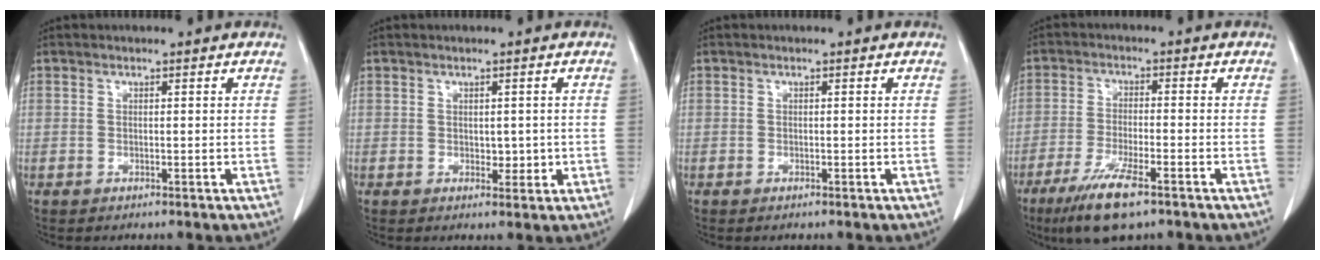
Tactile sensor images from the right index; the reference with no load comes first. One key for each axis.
{"total": 2.1, "fx": -0.1, "fy": 1.4, "fz": 1.6, "tx": -0.017, "ty": -0.001, "tz": 0.006}
{"total": 0.0}
{"total": 8.8, "fx": -5.7, "fy": 1.3, "fz": 6.7, "tx": -0.129, "ty": -0.023, "tz": -0.095}